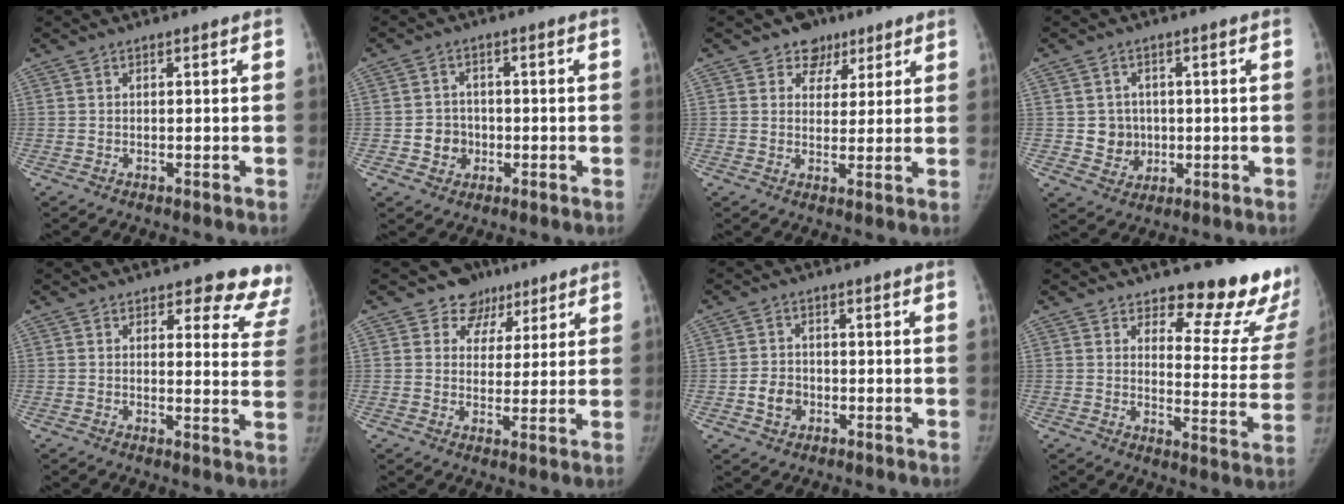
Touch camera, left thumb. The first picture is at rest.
{"total": 4.8, "force": [-1.0, 4.4, 1.6], "torque": [-0.001, 0.009, -0.016]}
{"total": 5.7, "force": [3.5, 4.4, 0.9], "torque": [0.016, -0.014, 0.051]}
{"total": 5.5, "force": [0.0, 5.2, 1.6], "torque": [0.002, 0.006, 0.007]}
{"total": 10.4, "force": [9.5, 3.9, 1.7], "torque": [0.037, -0.072, 0.070]}
{"total": 6.7, "force": [4.2, 5.2, 0.1], "torque": [0.035, -0.019, 0.061]}
{"total": 4.4, "force": [-1.4, 3.6, 2.1], "torque": [-0.025, 0.011, -0.024]}
{"total": 17.3, "force": [14.0, 5.9, 8.2], "torque": [-0.048, -0.131, 0.159]}